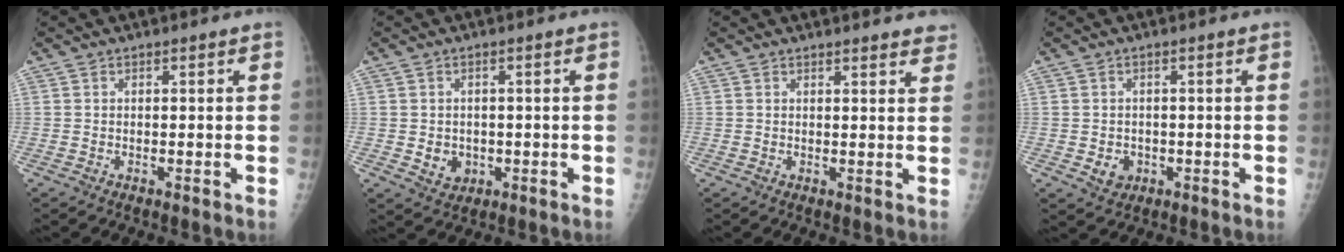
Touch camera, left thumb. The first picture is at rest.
{"total": 3.6, "force": [-0.5, 3.1, 1.8], "torque": [-0.014, 0.000, 0.004]}
{"total": 4.6, "force": [4.3, 0.9, 1.3], "torque": [0.002, -0.020, 0.035]}
{"total": 3.0, "force": [-0.6, 2.6, 1.4], "torque": [-0.009, 0.001, 0.000]}